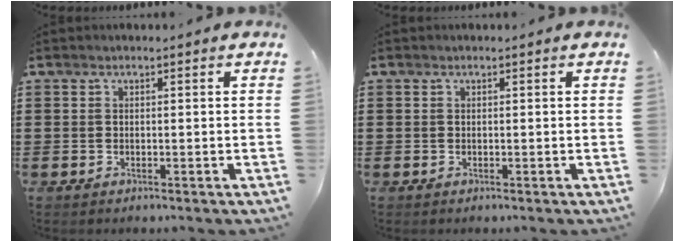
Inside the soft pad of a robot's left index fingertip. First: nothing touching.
{"total": 0.0}